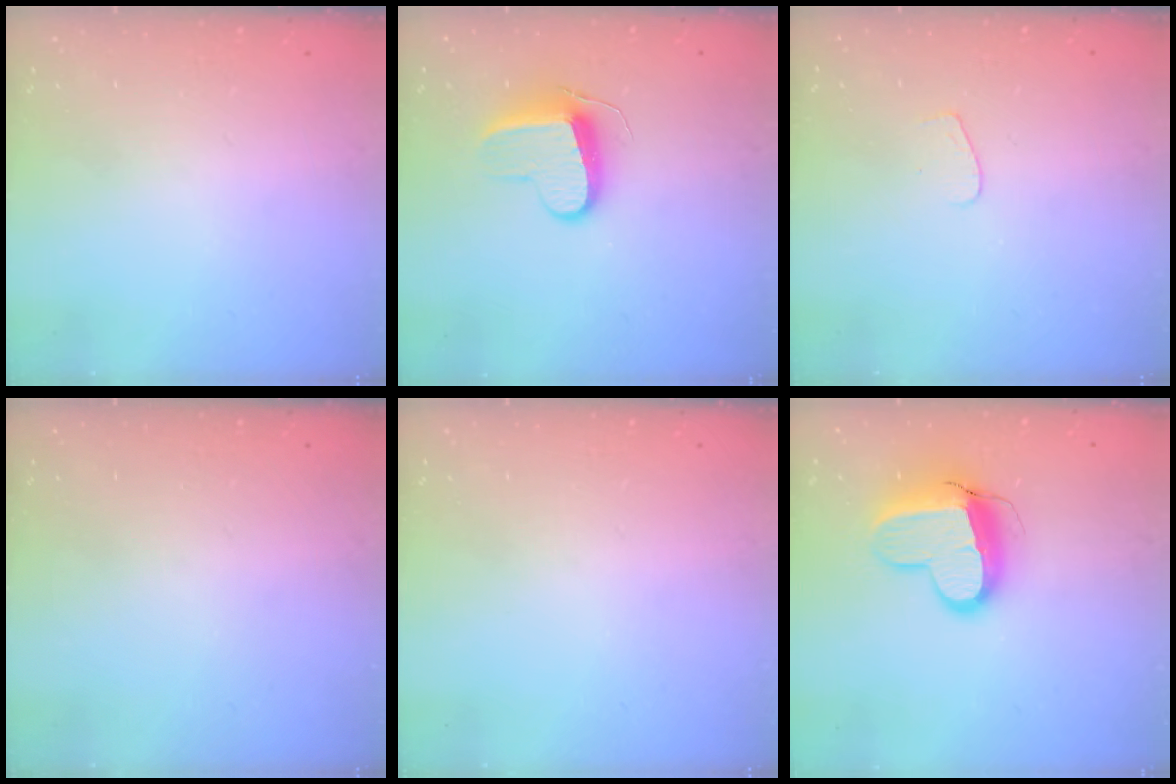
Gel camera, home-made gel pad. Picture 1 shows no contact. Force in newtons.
{"total": 9.9, "press": 9.9, "slide": 0.2}
{"total": 3.5, "press": 3.5, "slide": 0.3}
{"total": 0.0}
{"total": 0.0}
{"total": 13.1, "press": 13.0, "slide": 1.3}